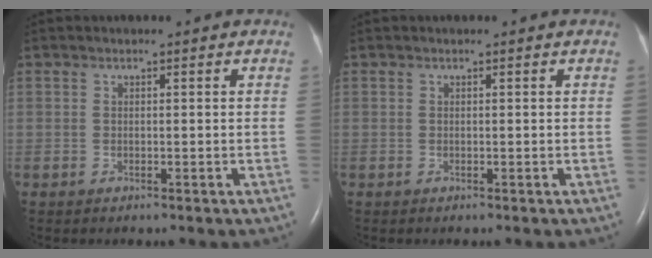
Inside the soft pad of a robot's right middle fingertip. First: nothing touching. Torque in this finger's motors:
{"motor_torque": [-0.01, 0.02, 0.01, 0.01]}